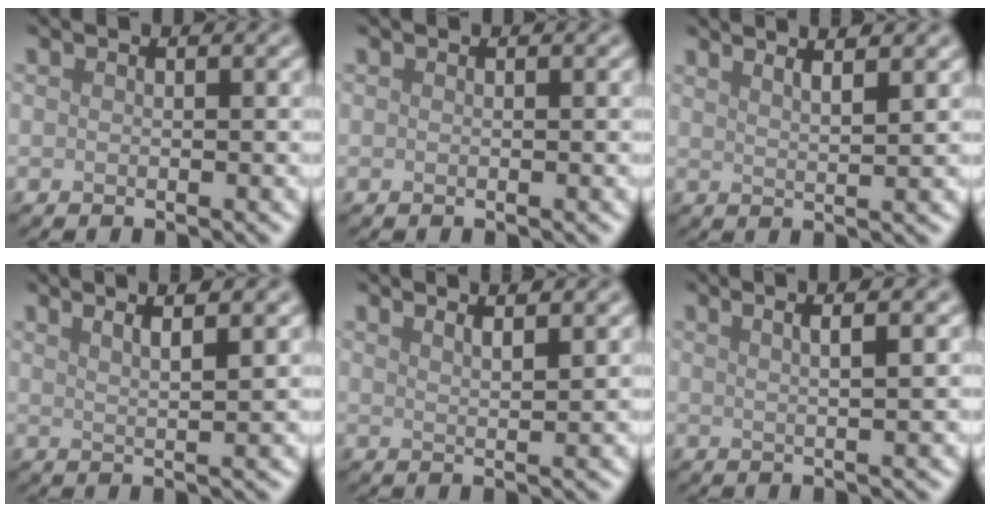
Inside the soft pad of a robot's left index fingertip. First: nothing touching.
{"total": 0.0}
{"total": 4.4, "force": [3.0, 1.2, 2.9], "torque": [-0.019, 0.023, 0.013]}
{"total": 4.8, "force": [3.2, 1.3, 3.4], "torque": [-0.030, 0.024, 0.019]}
{"total": 3.6, "force": [2.7, 1.1, 2.2], "torque": [-0.004, 0.018, 0.011]}
{"total": 4.3, "force": [2.0, 1.5, 3.6], "torque": [-0.031, 0.022, -0.006]}